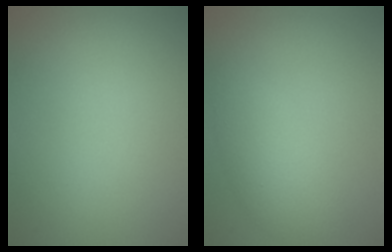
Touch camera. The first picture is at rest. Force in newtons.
{"total": 3.4, "press": 3.4, "slide": 0.0}